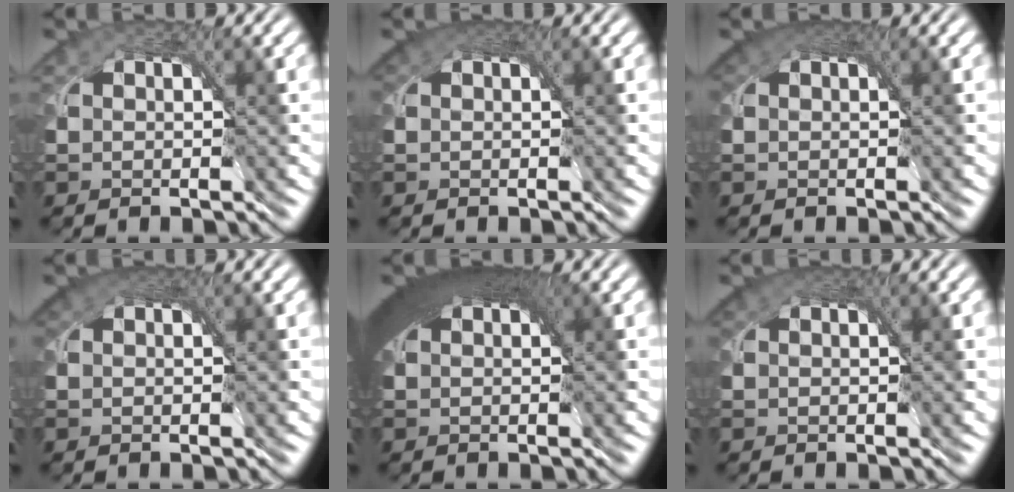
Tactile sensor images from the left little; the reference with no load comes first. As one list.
[{"total": 1.6, "force": [0.9, 1.0, 0.9], "torque": [-0.016, 0.003, 0.010]}, {"total": 2.5, "force": [1.4, 1.5, 1.4], "torque": [-0.027, 0.005, 0.017]}, {"total": 2.0, "force": [1.1, 1.2, 1.1], "torque": [-0.020, 0.004, 0.013]}, {"total": 8.8, "force": [3.2, 4.3, 7.0], "torque": [-0.109, 0.020, 0.034]}, {"total": 1.2, "force": [0.7, 0.8, 0.7], "torque": [-0.013, 0.002, 0.007]}]